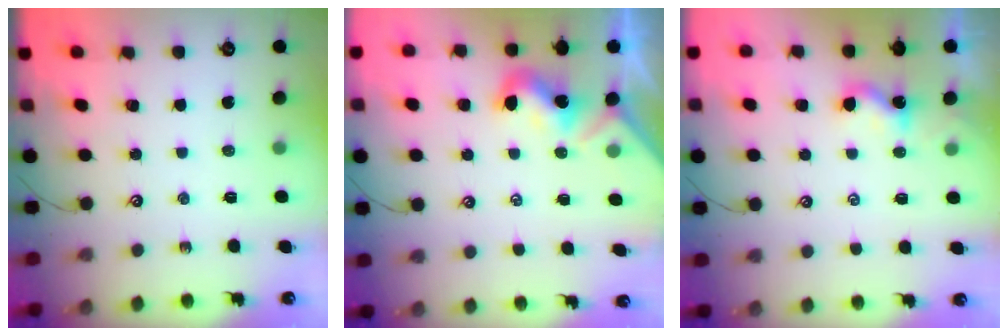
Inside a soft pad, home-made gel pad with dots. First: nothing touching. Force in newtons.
{"total": 1.7, "press": 1.7, "slide": 0.1}
{"total": 1.9, "press": 1.9, "slide": 0.1}